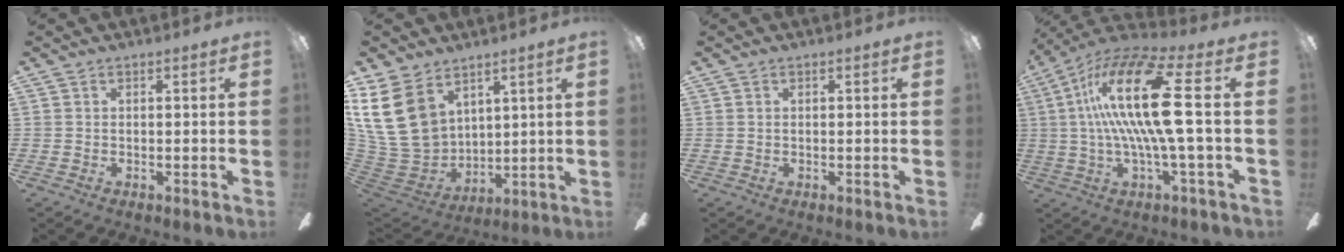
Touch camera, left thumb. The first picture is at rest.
{"total": 18.0, "force": [8.0, 13.2, 9.4], "torque": [-0.237, -0.043, 0.147]}
{"total": 0.0}
{"total": 20.5, "force": [3.2, 4.1, 19.8], "torque": [-0.411, -0.014, 0.035]}